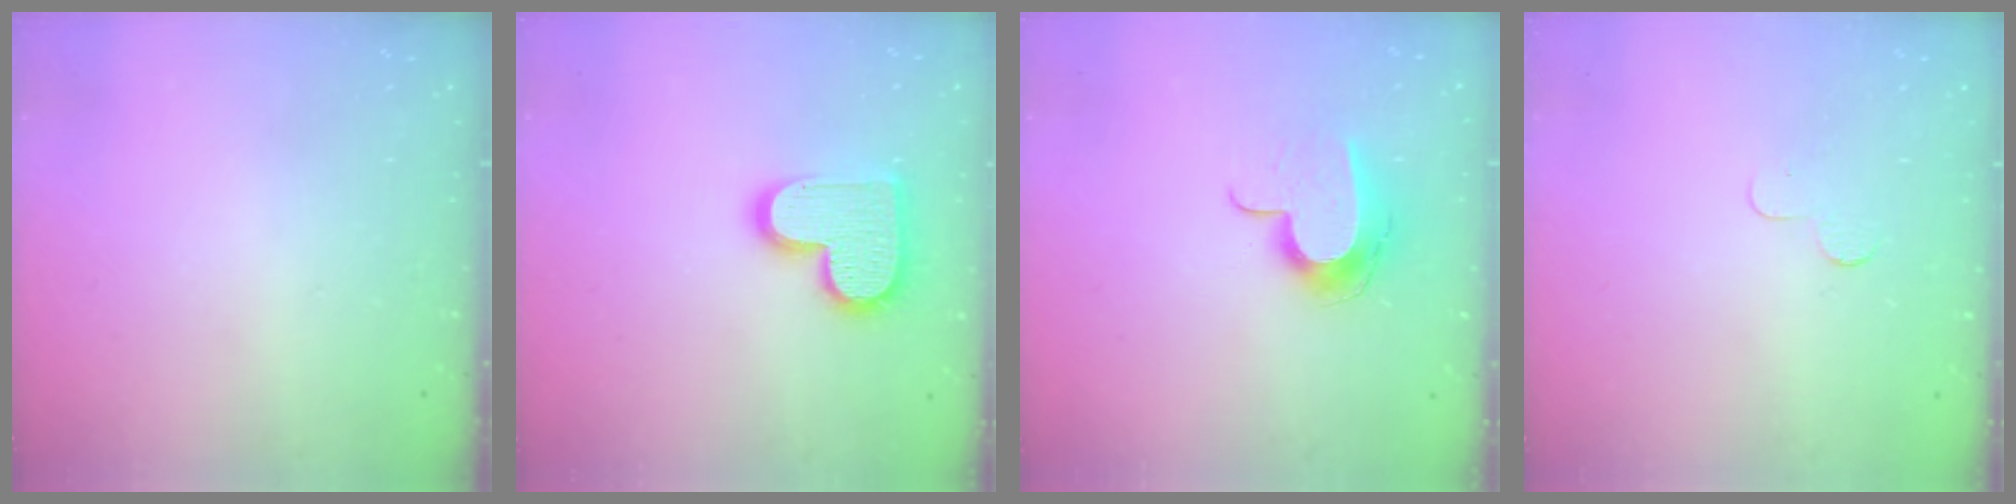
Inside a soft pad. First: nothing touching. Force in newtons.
{"total": 15.1, "press": 15.0, "slide": 0.9}
{"total": 10.9, "press": 10.9, "slide": 0.7}
{"total": 2.3, "press": 2.3, "slide": 0.2}